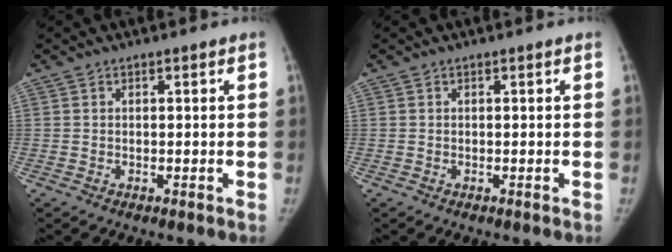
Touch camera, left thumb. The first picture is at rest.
{"total": 0.0}